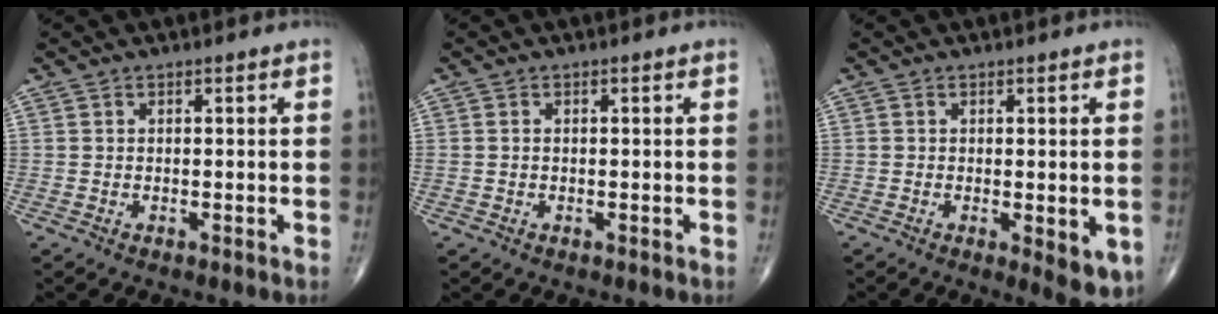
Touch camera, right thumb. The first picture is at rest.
{"total": 0.6, "force": [0.0, 0.4, 0.4], "torque": [-0.011, 0.003, 0.003]}
{"total": 6.1, "force": [-1.3, 2.1, 5.6], "torque": [-0.068, -0.017, -0.014]}